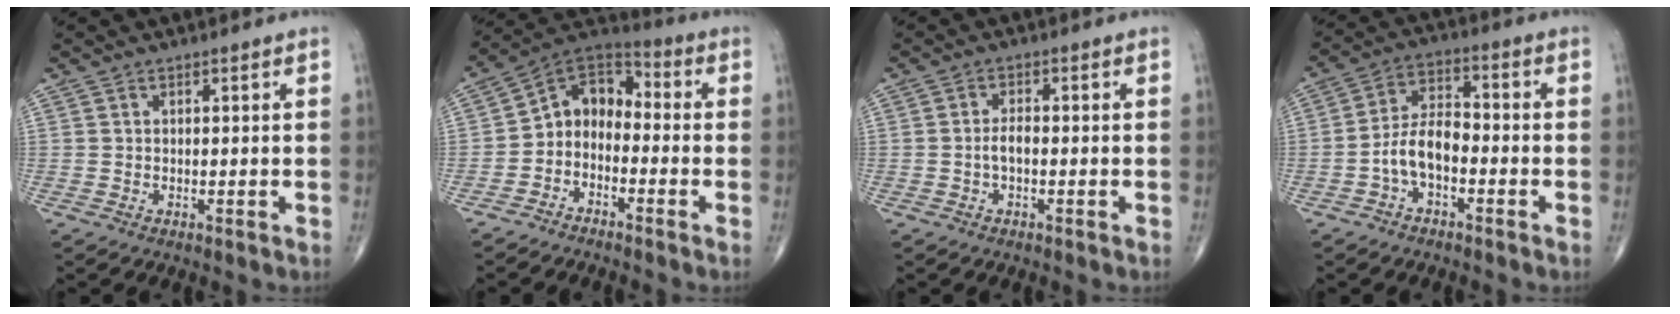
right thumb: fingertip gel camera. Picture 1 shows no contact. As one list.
[{"total": 9.0, "force": [-2.7, 6.6, 5.5], "torque": [-0.066, 0.062, -0.070]}, {"total": 2.1, "force": [-0.6, 0.9, 1.9], "torque": [-0.034, 0.006, -0.012]}, {"total": 7.4, "force": [-2.7, 3.9, 5.7], "torque": [-0.102, 0.037, -0.058]}]